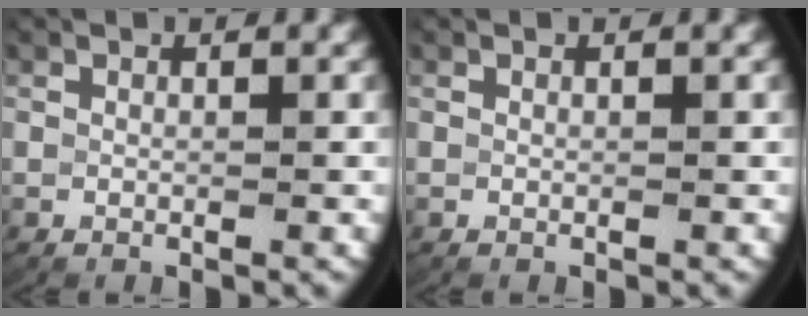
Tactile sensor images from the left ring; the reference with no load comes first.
{"total": 0.0}